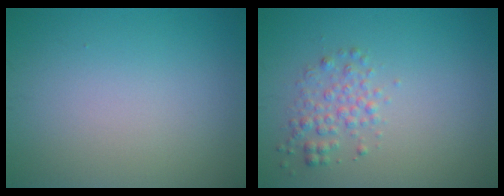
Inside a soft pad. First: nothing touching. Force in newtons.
{"total": 2.2, "press": 2.2, "slide": 0.1}